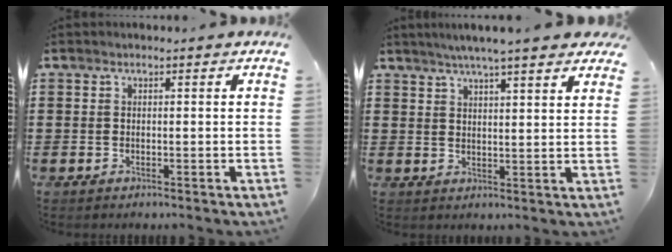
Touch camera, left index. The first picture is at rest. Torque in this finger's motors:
{"motor_torque": [2.14, 0.00, 0.24, -0.02]}